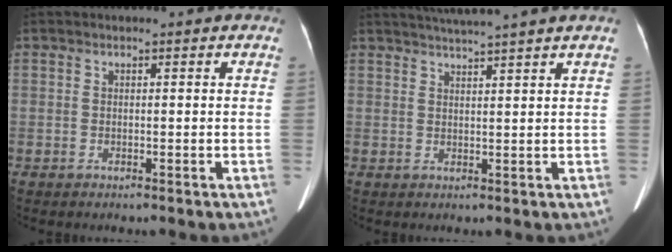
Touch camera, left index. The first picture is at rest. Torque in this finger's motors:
{"motor_torque": [-0.25, -0.12, -0.11, 0.02]}